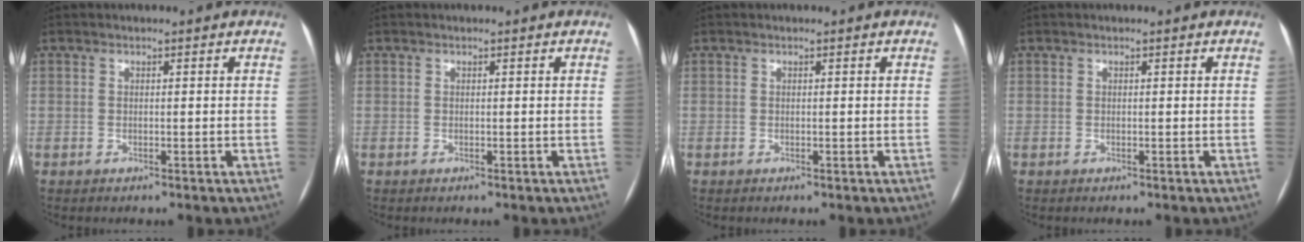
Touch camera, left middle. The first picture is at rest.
{"total": 0.0}
{"total": 0.0}
{"total": 0.0}